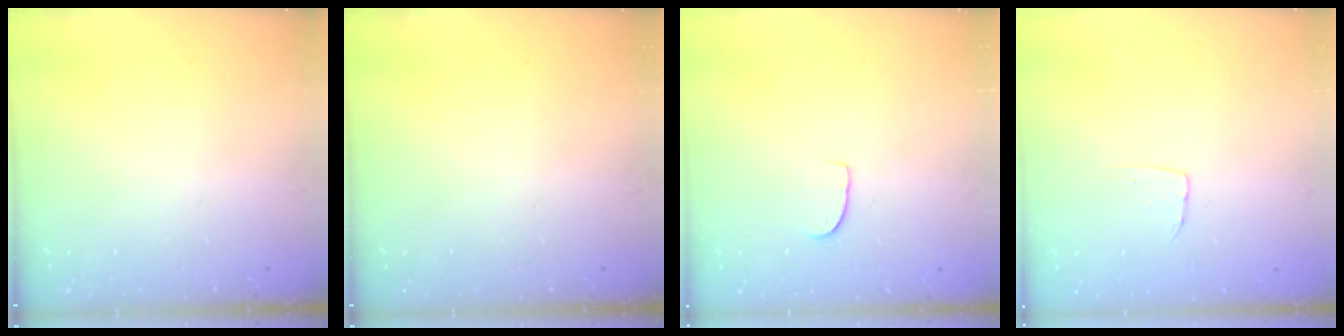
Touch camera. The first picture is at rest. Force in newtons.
{"total": 0.0}
{"total": 4.7, "press": 4.7, "slide": 0.3}
{"total": 3.7, "press": 3.7, "slide": 0.2}